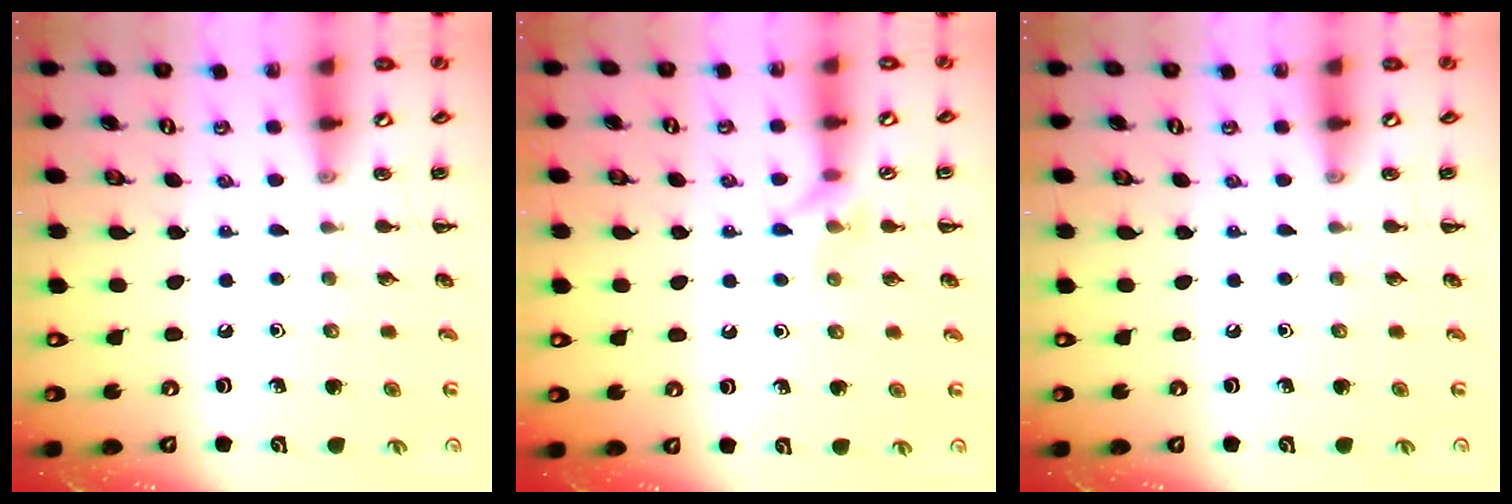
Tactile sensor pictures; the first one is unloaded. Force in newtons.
{"total": 6.1, "press": 6.1, "slide": 0.4}
{"total": 0.0}